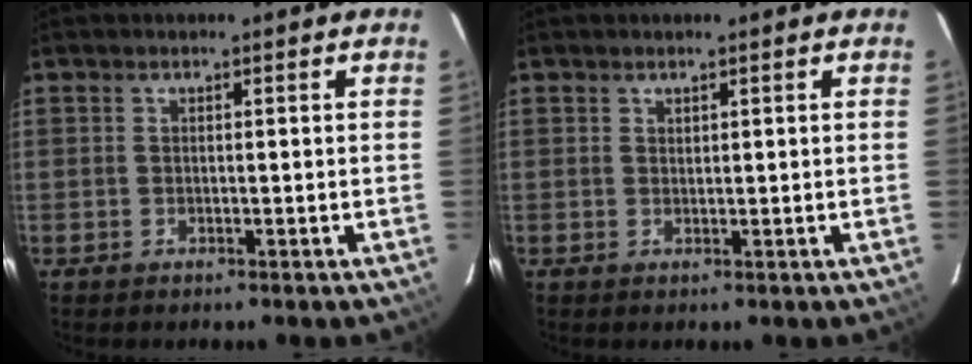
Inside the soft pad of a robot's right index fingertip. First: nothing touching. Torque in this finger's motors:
{"motor_torque": [-0.37, 0.25, -0.03, 0.00]}